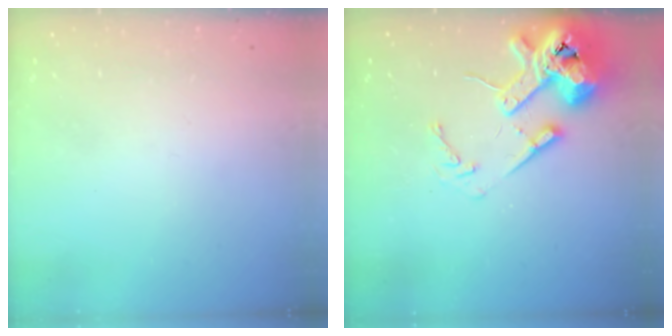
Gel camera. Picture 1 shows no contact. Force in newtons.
{"total": 15.3, "press": 15.2, "slide": 1.9}